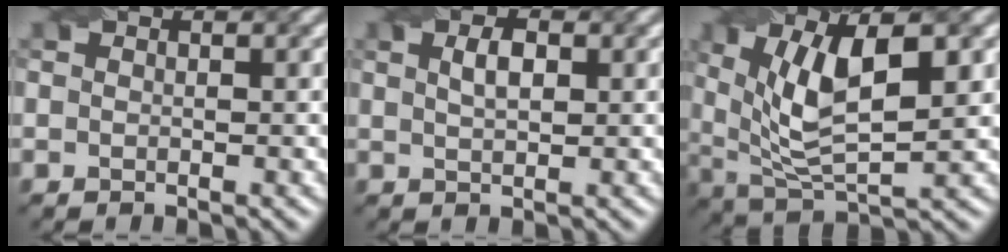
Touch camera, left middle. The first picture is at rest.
{"total": 2.2, "force": [0.8, 1.0, 1.8], "torque": [-0.036, 0.003, 0.016]}
{"total": 8.9, "force": [2.3, 3.7, 7.7], "torque": [-0.153, -0.002, 0.041]}